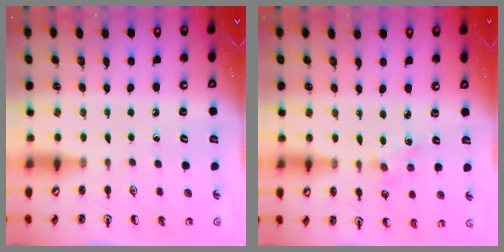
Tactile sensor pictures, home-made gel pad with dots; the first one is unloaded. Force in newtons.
{"total": 1.7, "press": 1.7, "slide": 0.3}